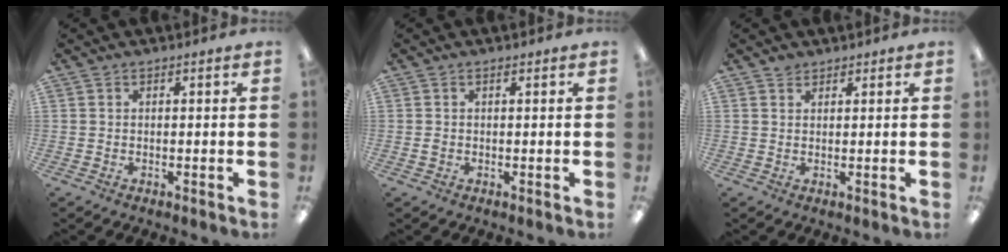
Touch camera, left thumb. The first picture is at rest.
{"total": 1.0, "force": [0.0, 0.6, 0.7], "torque": [-0.015, 0.004, -0.002]}
{"total": 1.4, "force": [1.2, 0.7, 0.2], "torque": [-0.006, -0.001, 0.023]}